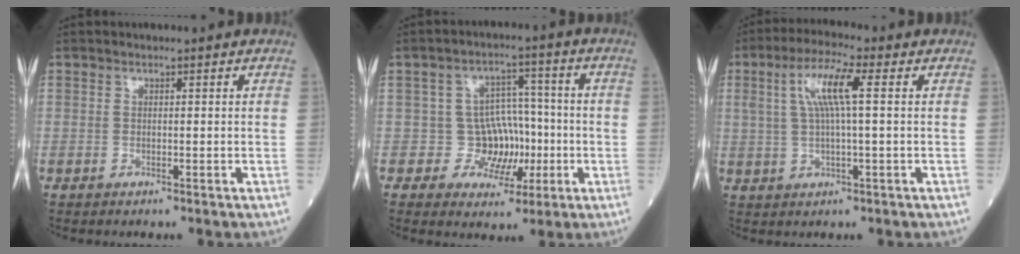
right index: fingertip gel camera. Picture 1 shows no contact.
{"total": 6.6, "force": [-1.1, 6.2, 2.0], "torque": [-0.008, 0.025, -0.013]}
{"total": 7.5, "force": [1.8, 0.6, 7.3], "torque": [-0.146, 0.014, 0.034]}